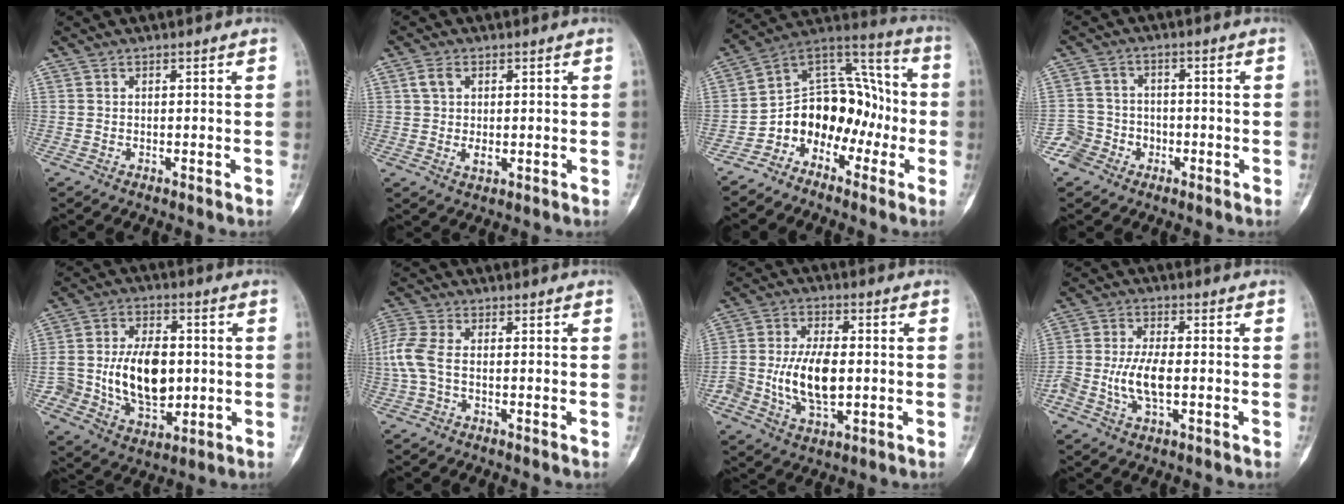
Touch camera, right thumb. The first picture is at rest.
{"total": 4.4, "force": [0.7, 2.8, 3.3], "torque": [-0.061, -0.003, 0.015]}
{"total": 14.9, "force": [-5.1, 11.1, 8.5], "torque": [-0.080, 0.099, -0.095]}
{"total": 5.6, "force": [-2.9, 4.8, 0.5], "torque": [0.022, 0.026, -0.056]}
{"total": 16.0, "force": [-0.7, 10.2, 12.3], "torque": [-0.184, 0.008, 0.001]}
{"total": 6.4, "force": [-0.5, 3.3, 5.5], "torque": [-0.146, 0.010, -0.018]}
{"total": 12.4, "force": [-1.3, 6.6, 10.5], "torque": [-0.194, 0.007, -0.021]}
{"total": 7.8, "force": [-1.5, 3.6, 6.8], "torque": [-0.146, 0.010, -0.030]}